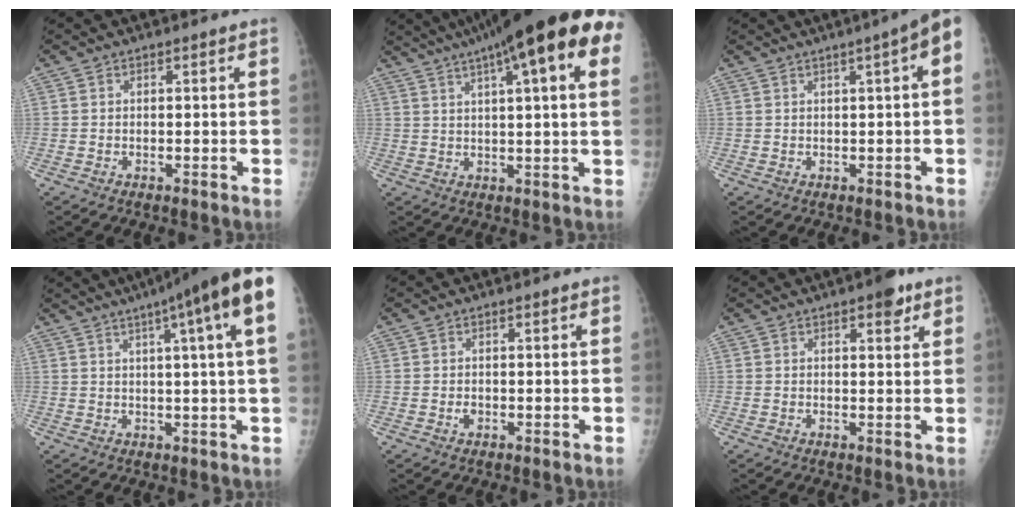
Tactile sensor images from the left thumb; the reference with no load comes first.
{"total": 23.3, "force": [11.3, 4.7, 19.8], "torque": [-0.287, 0.021, 0.148]}
{"total": 5.4, "force": [1.6, 0.3, 5.2], "torque": [-0.066, 0.015, 0.018]}
{"total": 15.7, "force": [8.1, 0.5, 13.4], "torque": [-0.186, 0.006, 0.094]}
{"total": 1.0, "force": [-0.1, 0.8, 0.6], "torque": [-0.007, 0.001, -0.001]}
{"total": 4.0, "force": [2.4, 1.6, 2.8], "torque": [-0.025, -0.008, 0.028]}